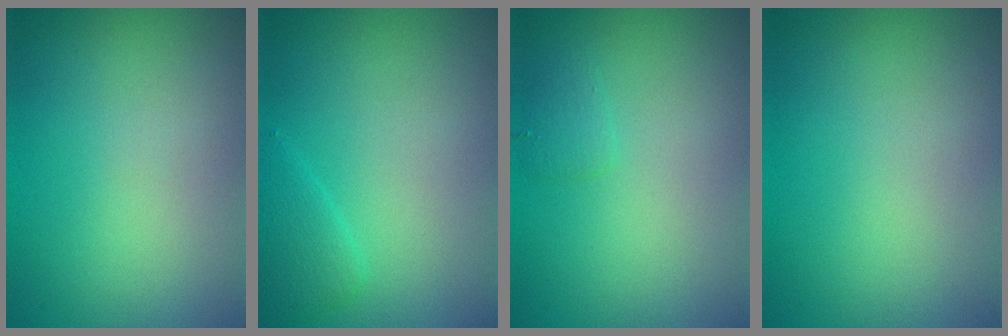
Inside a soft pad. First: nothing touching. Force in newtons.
{"total": 1.7, "press": 1.7, "slide": 0.1}
{"total": 1.1, "press": 1.1, "slide": 0.1}
{"total": 0.0}